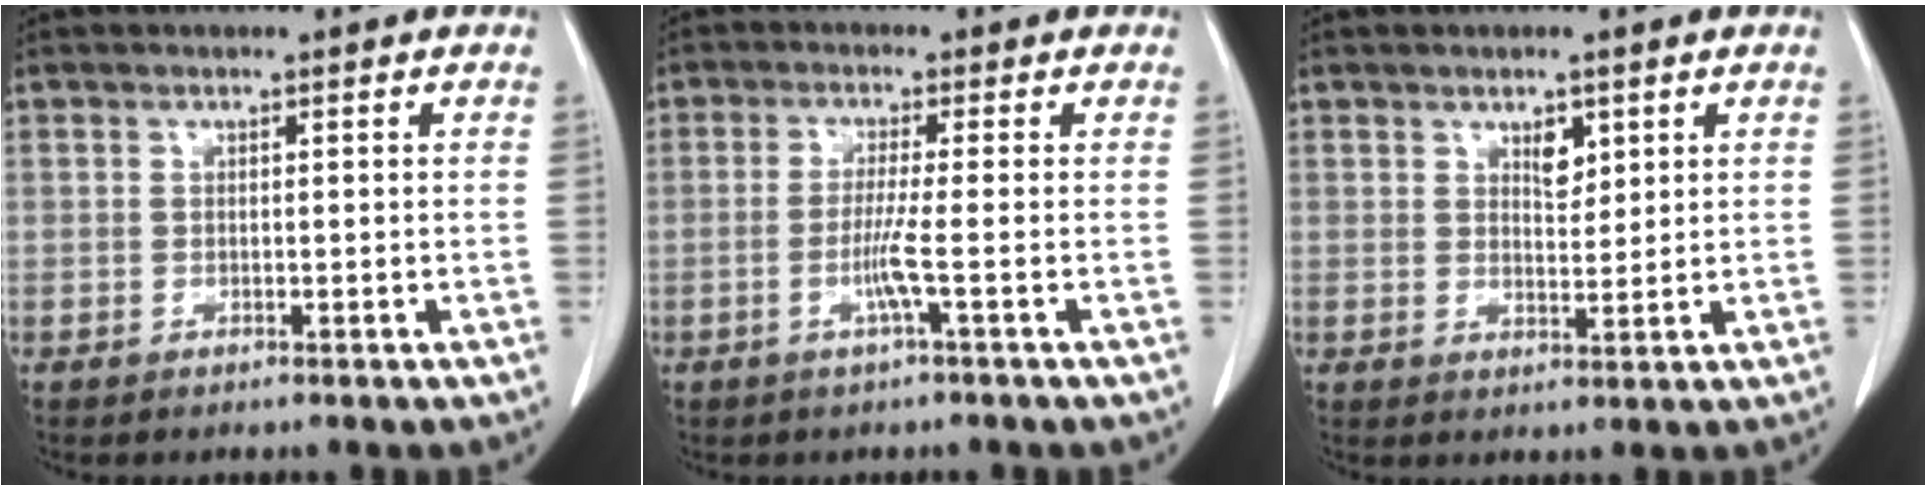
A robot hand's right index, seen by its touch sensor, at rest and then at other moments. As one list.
[{"total": 3.7, "force": [-1.0, -0.9, 3.4], "torque": [-0.068, -0.006, -0.022]}, {"total": 3.0, "force": [1.6, 1.5, 2.0], "torque": [-0.031, -0.004, 0.029]}]